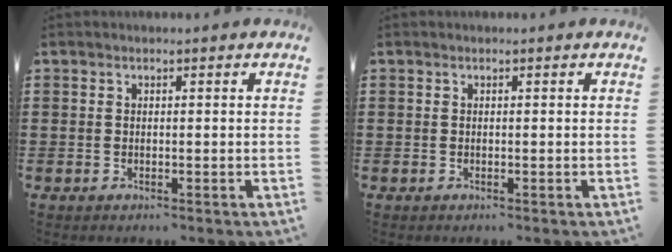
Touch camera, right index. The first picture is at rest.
{"total": 0.0}